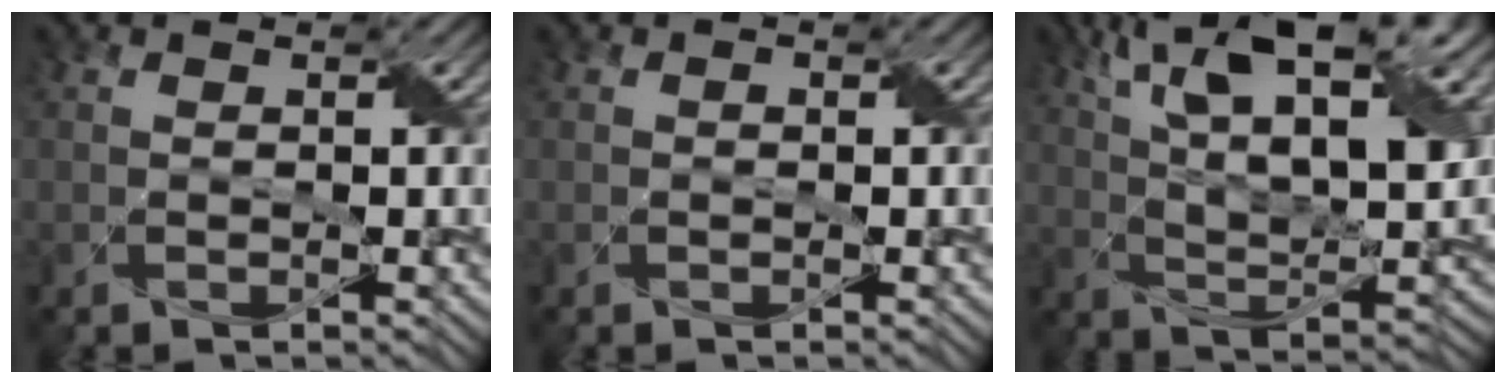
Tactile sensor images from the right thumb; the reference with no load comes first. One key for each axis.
{"total": 0.7, "fx": -0.3, "fy": 0.6, "fz": 0.3, "tx": -0.003, "ty": -0.001, "tz": -0.005}
{"total": 16.5, "fx": 7.7, "fy": 6.3, "fz": 13.1, "tx": -0.233, "ty": 0.031, "tz": 0.119}